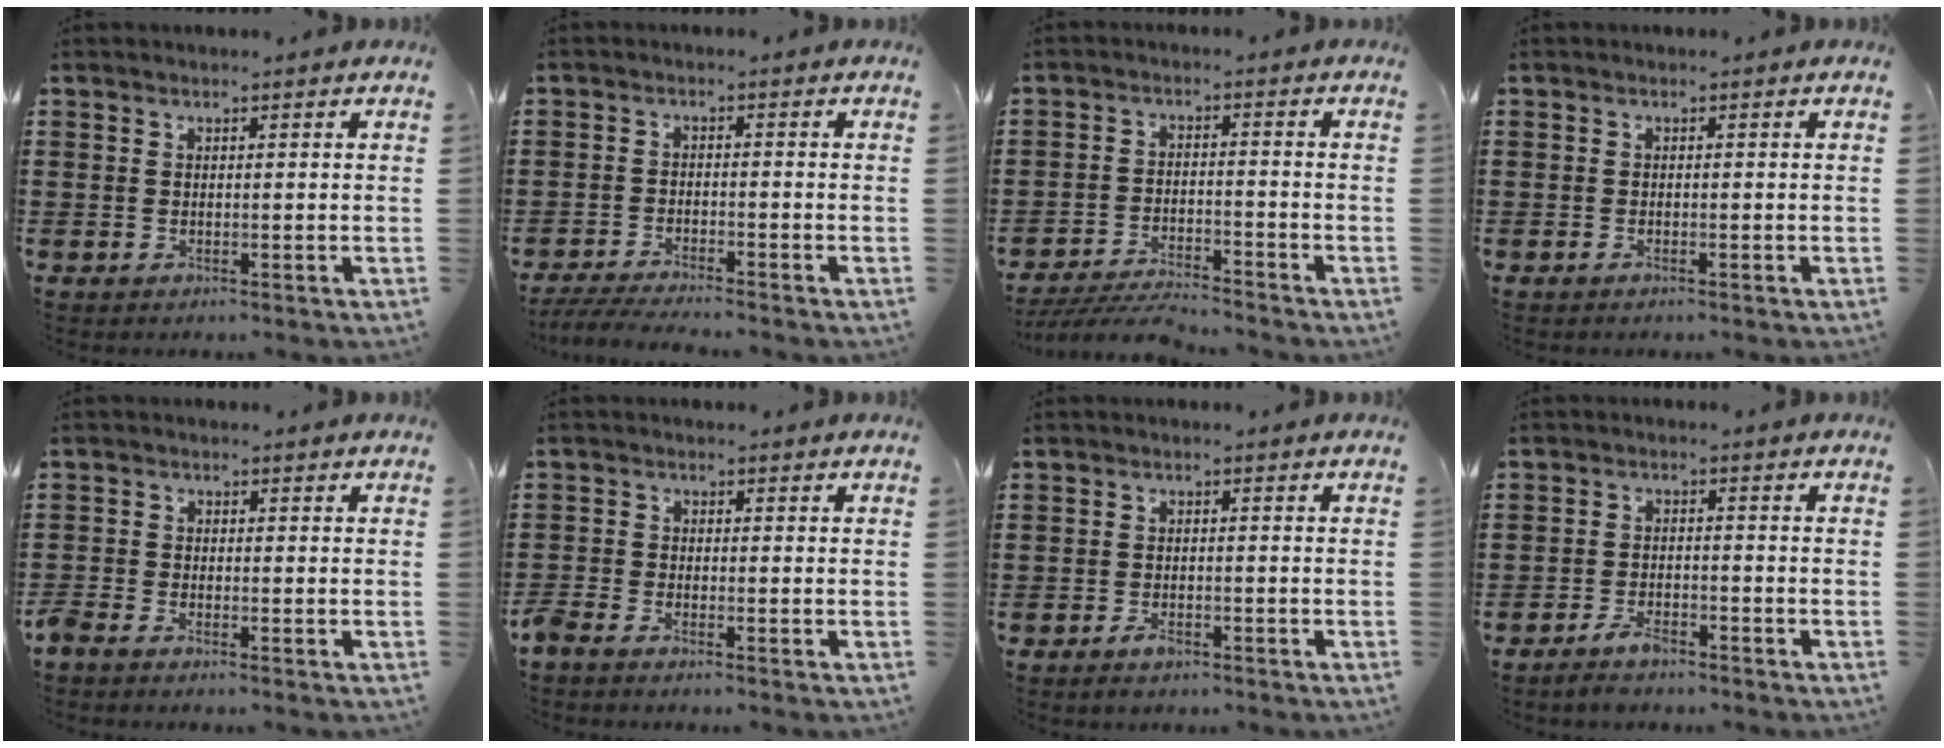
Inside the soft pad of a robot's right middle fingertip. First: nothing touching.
{"total": 3.6, "force": [-3.4, -0.1, 1.1], "torque": [-0.032, -0.009, -0.073]}
{"total": 5.1, "force": [-4.9, 0.3, 1.2], "torque": [-0.027, -0.002, -0.099]}
{"total": 0.5, "force": [-0.5, 0.0, 0.3], "torque": [-0.008, -0.005, -0.007]}
{"total": 1.5, "force": [-1.3, 0.2, 0.6], "torque": [-0.026, -0.003, -0.031]}
{"total": 1.7, "force": [-1.6, 0.3, 0.6], "torque": [-0.027, -0.002, -0.037]}
{"total": 1.9, "force": [-1.2, 0.9, 1.2], "torque": [-0.022, 0.000, -0.023]}
{"total": 3.1, "force": [-2.6, 0.9, 1.5], "torque": [-0.032, 0.005, -0.052]}